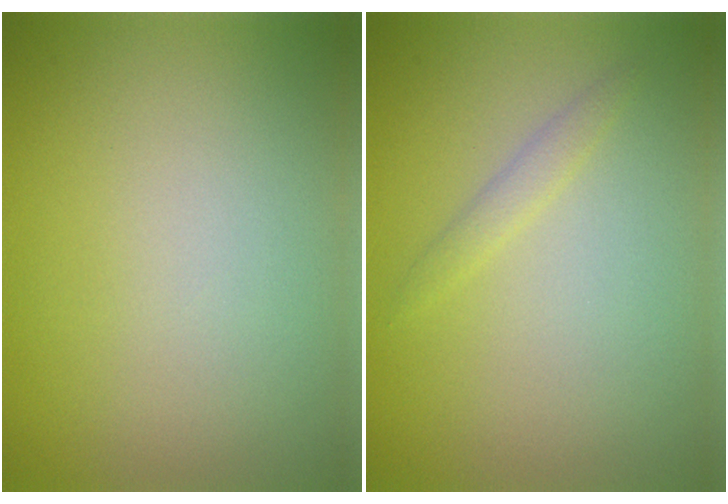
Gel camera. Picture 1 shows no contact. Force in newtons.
{"total": 1.0, "press": 1.0, "slide": 0.1}